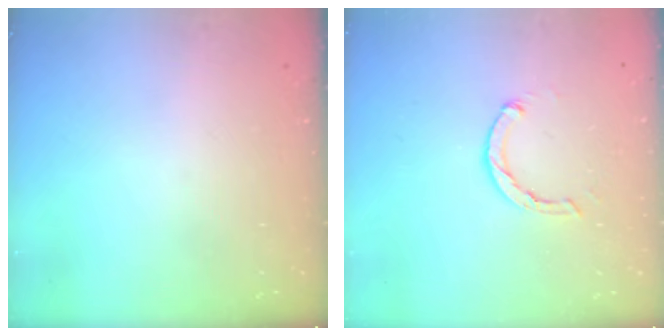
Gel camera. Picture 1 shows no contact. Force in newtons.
{"total": 2.1, "press": 2.1, "slide": 0.3}